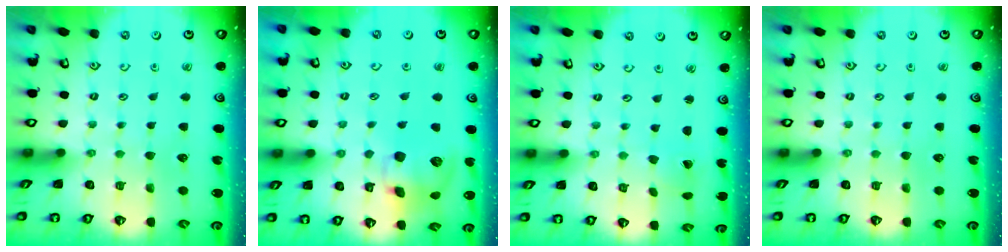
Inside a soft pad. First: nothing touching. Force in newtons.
{"total": 13.1, "press": 12.9, "slide": 2.0}
{"total": 0.9, "press": 0.7, "slide": 0.5}
{"total": 0.0}